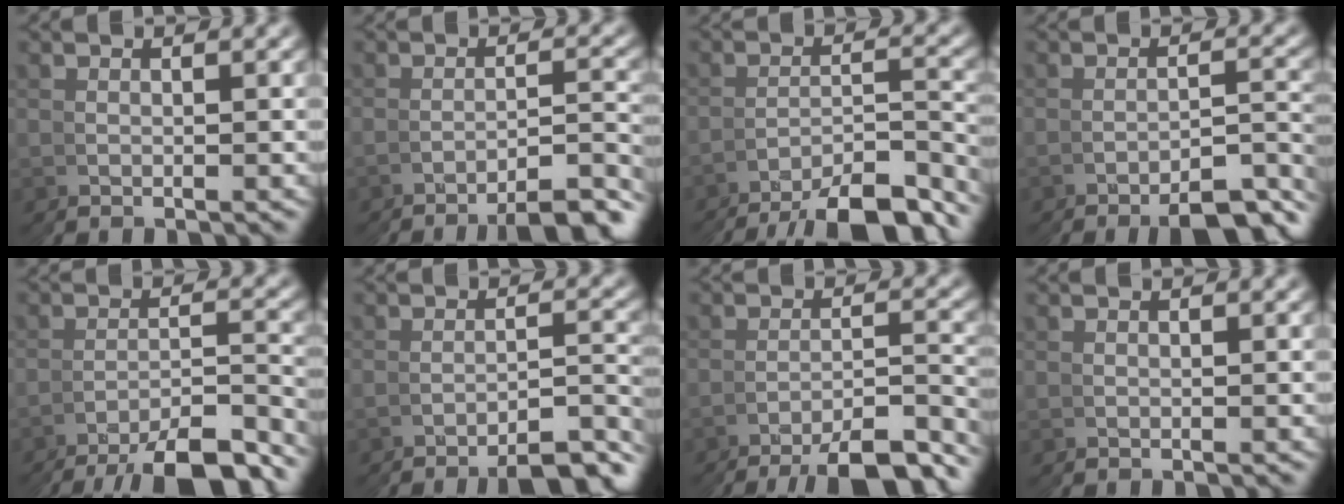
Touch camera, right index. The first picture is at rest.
{"total": 5.0, "force": [-4.8, -1.5, 0.7], "torque": [0.012, 0.017, -0.078]}
{"total": 8.3, "force": [-7.9, 0.8, 2.5], "torque": [-0.028, -0.007, -0.115]}
{"total": 6.1, "force": [-5.8, 0.5, 2.0], "torque": [-0.004, 0.000, -0.083]}
{"total": 7.7, "force": [-7.2, 0.5, 2.8], "torque": [-0.029, -0.006, -0.106]}
{"total": 5.3, "force": [-5.1, -0.8, 0.9], "torque": [0.013, 0.012, -0.080]}
{"total": 7.5, "force": [-7.0, -0.2, 2.6], "torque": [-0.018, 0.001, -0.106]}
{"total": 0.0}